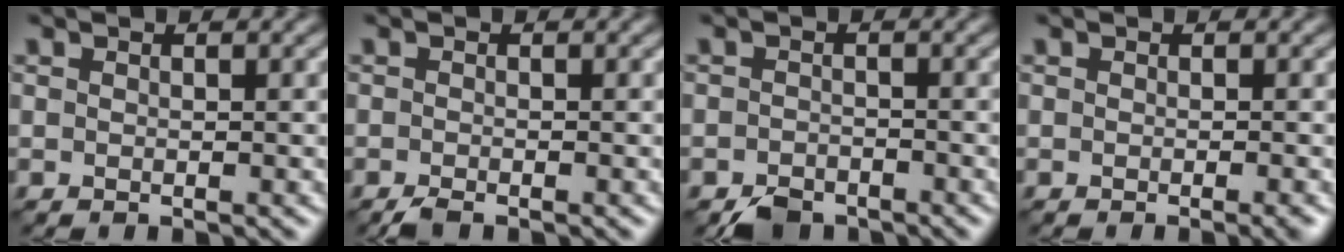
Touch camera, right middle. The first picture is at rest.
{"total": 1.1, "force": [-1.0, 0.1, 0.5], "torque": [-0.014, 0.000, -0.023]}
{"total": 2.6, "force": [-2.2, 1.2, 0.7], "torque": [-0.010, 0.000, -0.045]}
{"total": 1.2, "force": [-0.6, 0.1, 1.1], "torque": [-0.010, -0.003, -0.006]}